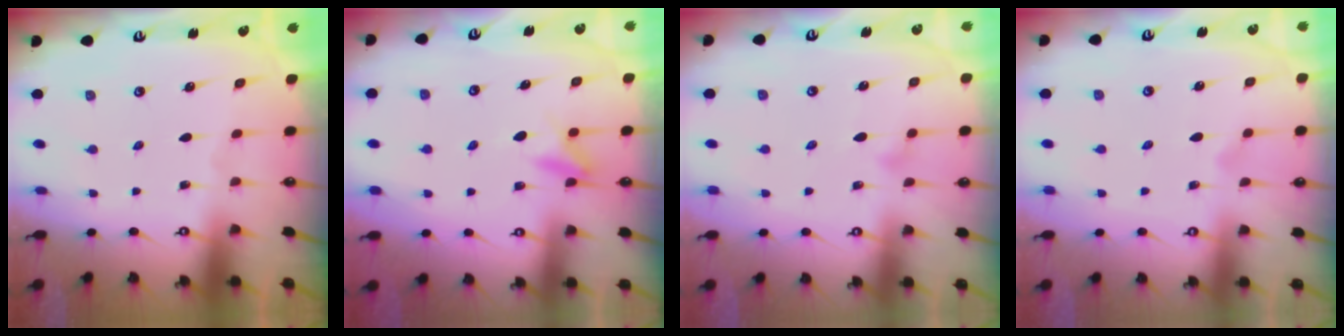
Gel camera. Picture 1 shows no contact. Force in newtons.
{"total": 5.8, "press": 5.7, "slide": 0.7}
{"total": 7.3, "press": 7.2, "slide": 0.7}
{"total": 7.3, "press": 7.3, "slide": 0.4}